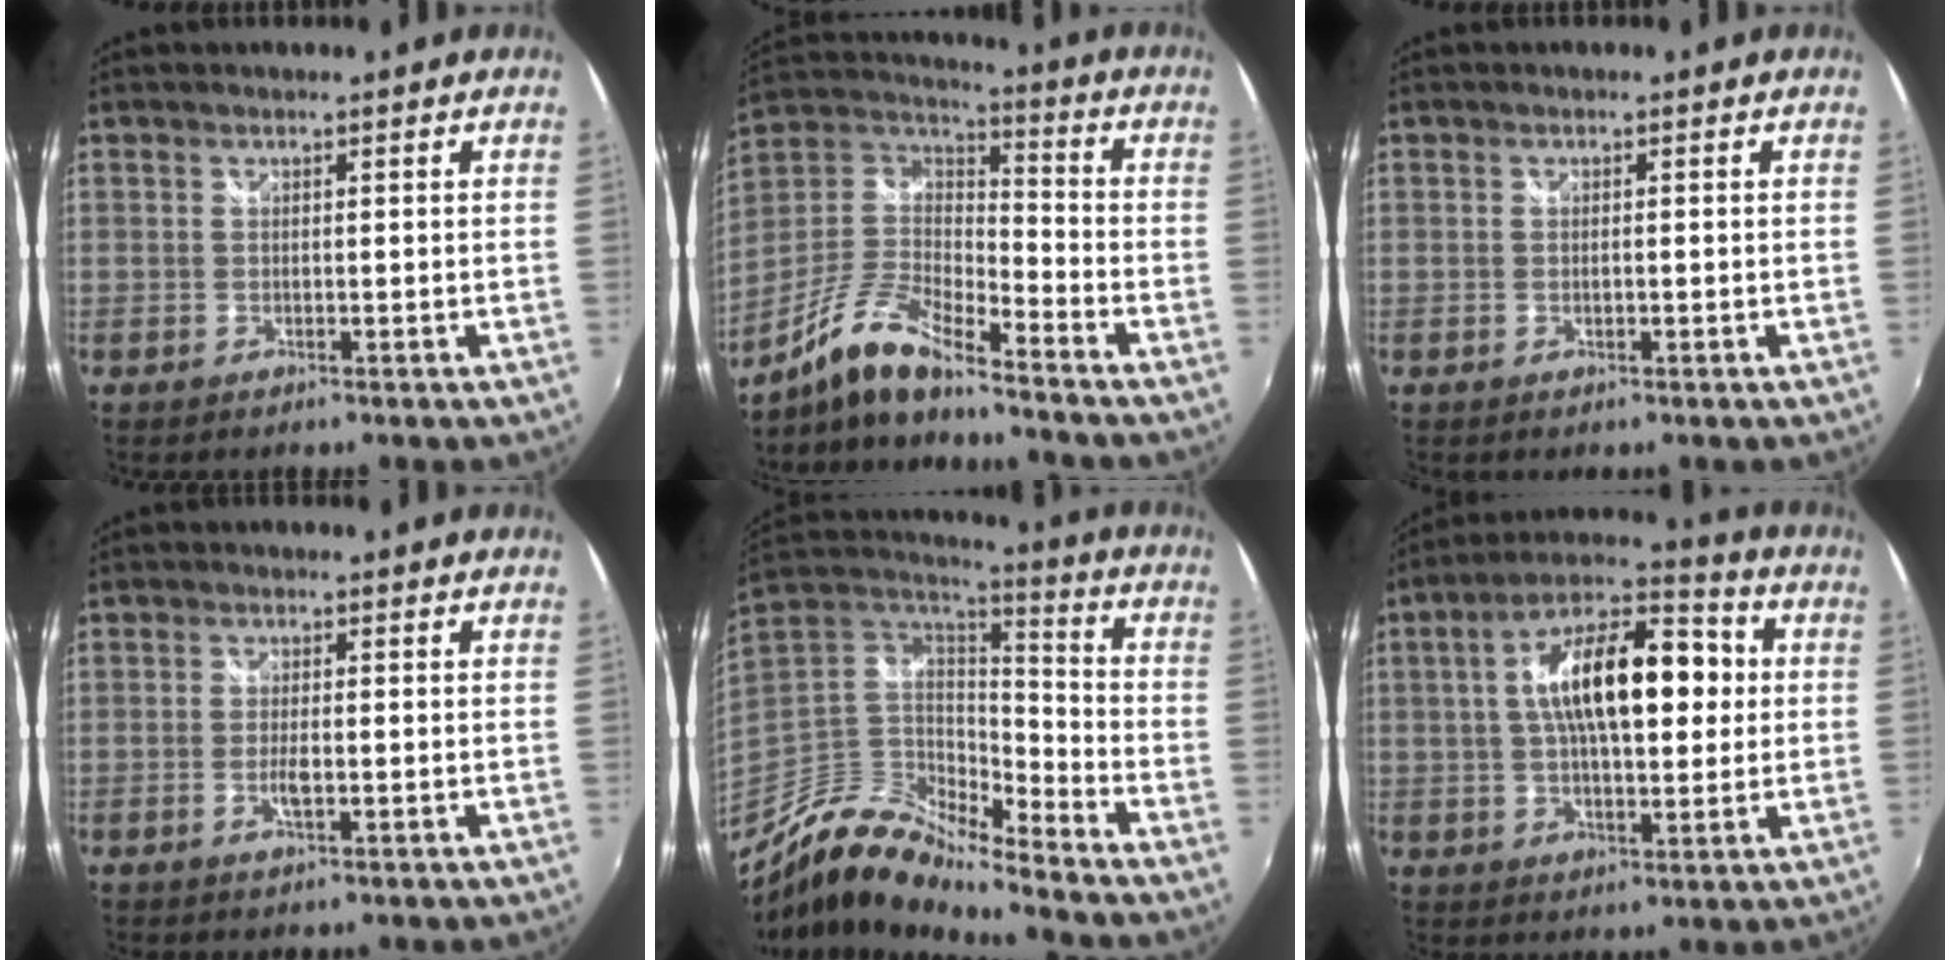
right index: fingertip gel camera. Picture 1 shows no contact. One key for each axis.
{"total": 13.1, "fx": -10.0, "fy": 2.8, "fz": 8.0, "tx": -0.176, "ty": 0.000, "tz": -0.202}
{"total": 0.7, "fx": -0.1, "fy": 0.4, "fz": 0.5, "tx": -0.010, "ty": -0.002, "tz": -0.003}
{"total": 2.7, "fx": -0.9, "fy": 0.9, "fz": 2.4, "tx": -0.048, "ty": -0.005, "tz": -0.016}
{"total": 13.7, "fx": -10.7, "fy": 3.5, "fz": 7.8, "tx": -0.151, "ty": -0.007, "tz": -0.215}
{"total": 17.2, "fx": 2.3, "fy": 7.4, "fz": 15.4, "tx": -0.265, "ty": 0.029, "tz": 0.027}